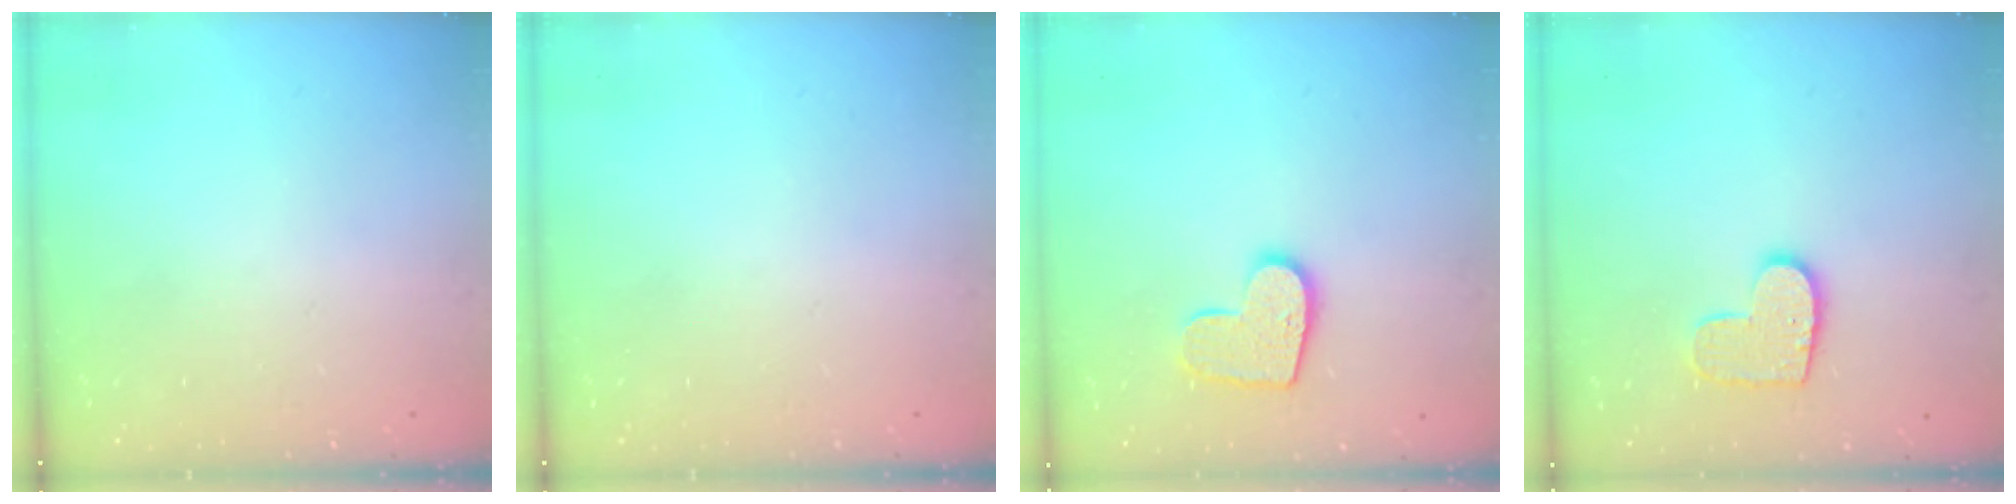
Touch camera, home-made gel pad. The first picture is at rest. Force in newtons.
{"total": 0.0}
{"total": 11.6, "press": 11.5, "slide": 0.5}
{"total": 10.2, "press": 10.1, "slide": 0.5}